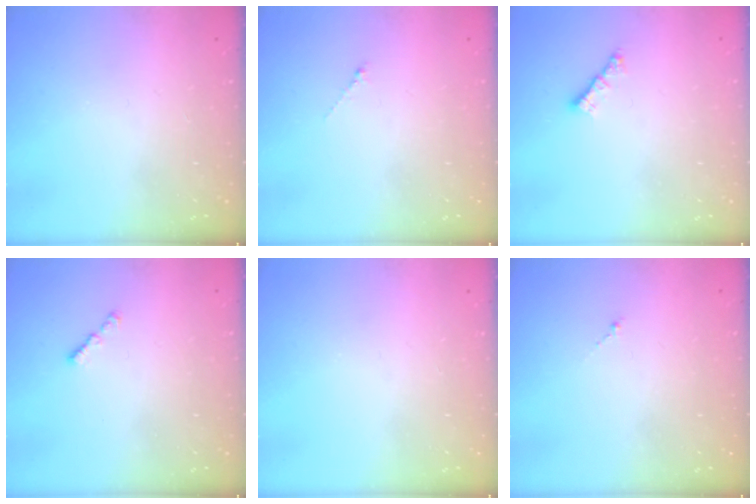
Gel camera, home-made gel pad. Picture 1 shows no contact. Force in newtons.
{"total": 0.6, "press": 0.5, "slide": 0.3}
{"total": 1.2, "press": 1.2, "slide": 0.3}
{"total": 1.0, "press": 0.9, "slide": 0.5}
{"total": 0.0}
{"total": 0.0}